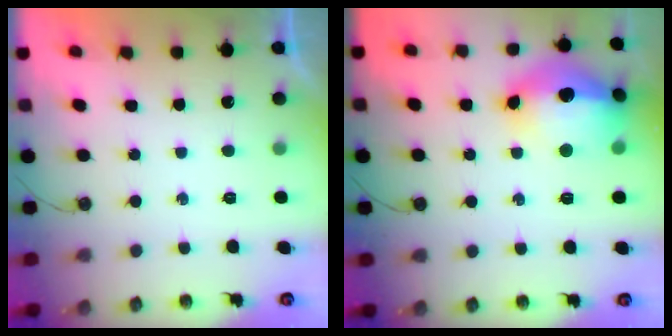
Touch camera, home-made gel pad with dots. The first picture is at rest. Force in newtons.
{"total": 19.6, "press": 19.5, "slide": 1.8}